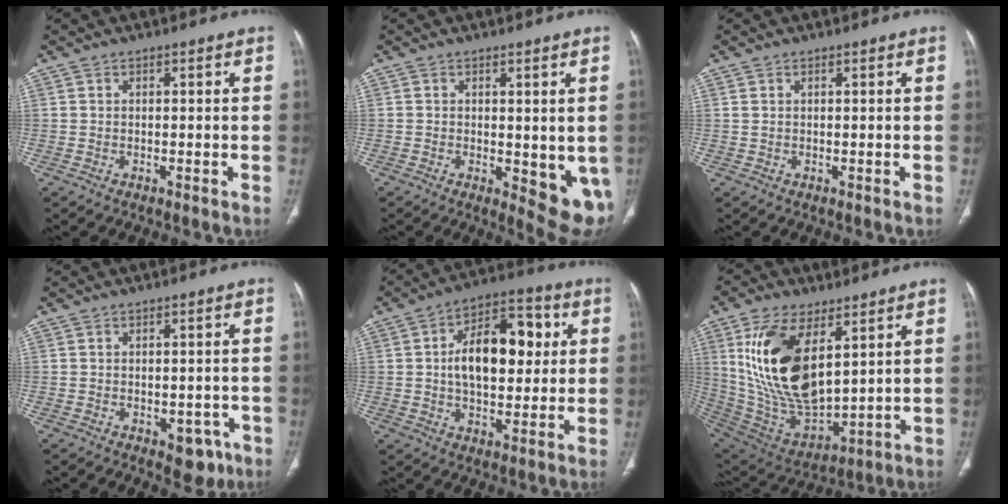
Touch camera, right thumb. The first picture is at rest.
{"total": 8.3, "force": [-1.0, 3.6, 7.5], "torque": [-0.078, -0.020, -0.006]}
{"total": 0.5, "force": [0.3, 0.2, 0.4], "torque": [-0.009, 0.007, 0.009]}
{"total": 4.9, "force": [-2.3, 3.0, 3.0], "torque": [-0.013, 0.011, -0.023]}
{"total": 16.3, "force": [2.4, 9.4, 13.2], "torque": [-0.175, 0.018, 0.033]}
{"total": 21.4, "force": [7.0, 10.6, 17.2], "torque": [-0.321, -0.032, 0.149]}